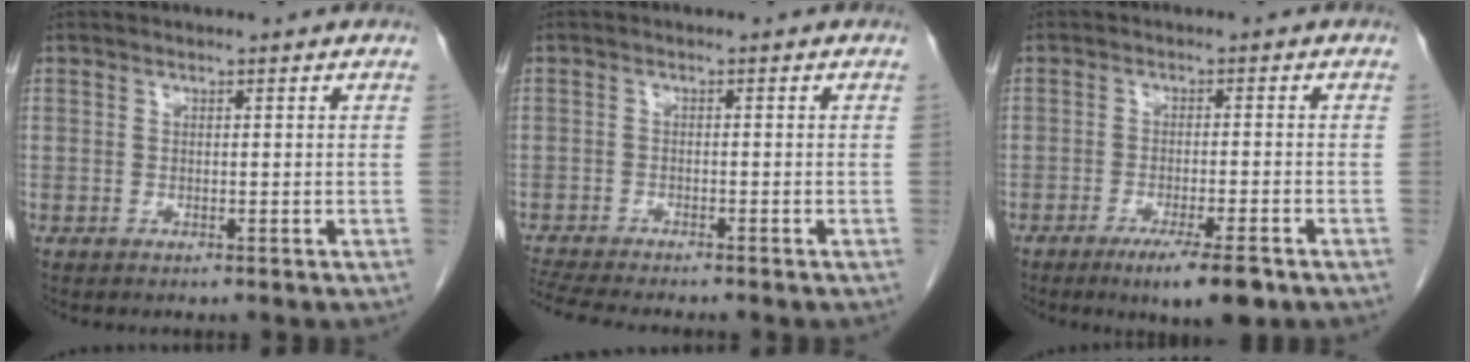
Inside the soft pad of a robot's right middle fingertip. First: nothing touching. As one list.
[{"total": 7.3, "force": [-6.6, 0.4, 3.1], "torque": [-0.051, -0.011, -0.109]}, {"total": 7.2, "force": [-4.7, 0.6, 5.5], "torque": [-0.080, -0.015, -0.070]}]